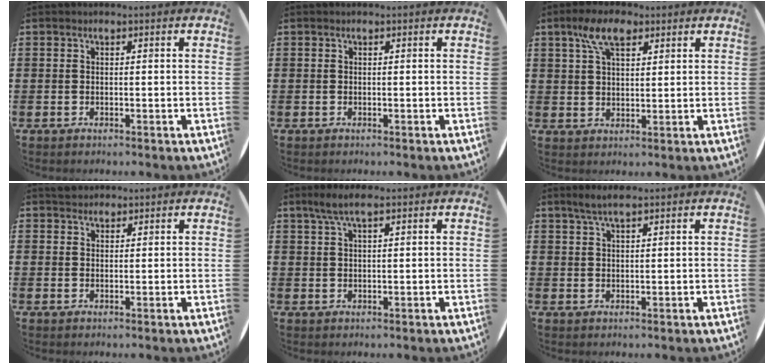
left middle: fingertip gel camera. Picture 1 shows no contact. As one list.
[{"total": 0.0}, {"total": 6.4, "force": [3.8, 3.0, 4.1], "torque": [-0.083, 0.009, 0.068]}, {"total": 1.6, "force": [1.5, 0.6, 0.0], "torque": [0.005, 0.000, 0.028]}, {"total": 3.7, "force": [2.4, 0.8, 2.7], "torque": [-0.056, 0.007, 0.041]}, {"total": 2.8, "force": [2.1, 0.4, 1.7], "torque": [-0.036, 0.005, 0.038]}]